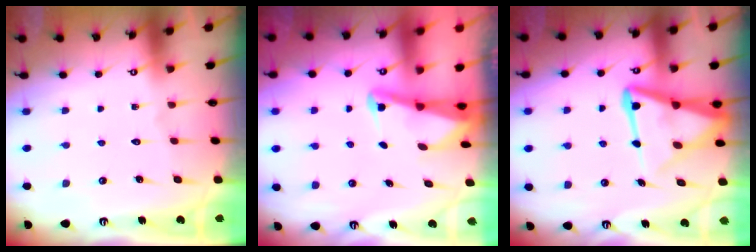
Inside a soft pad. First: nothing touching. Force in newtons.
{"total": 2.5, "press": 2.4, "slide": 0.6}
{"total": 13.3, "press": 13.3, "slide": 1.3}